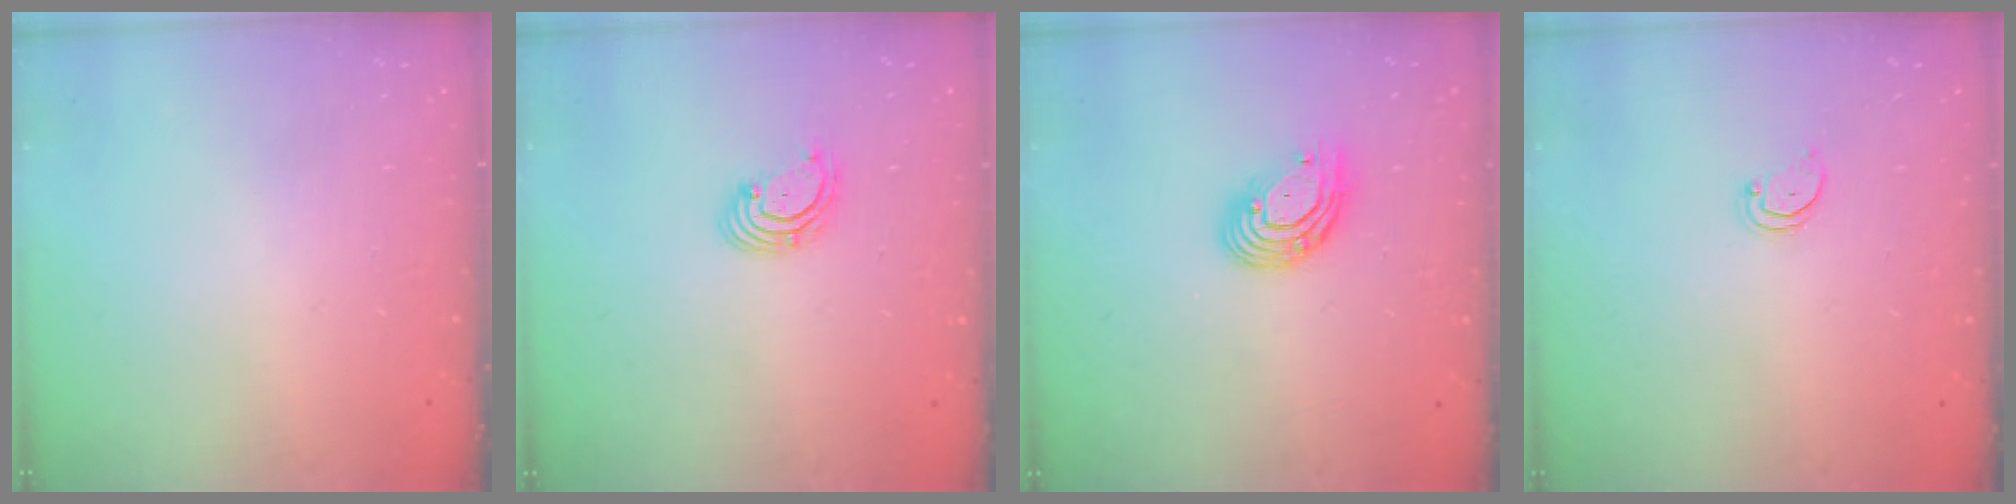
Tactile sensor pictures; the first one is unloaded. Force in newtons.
{"total": 2.9, "press": 2.9, "slide": 0.3}
{"total": 10.3, "press": 10.3, "slide": 1.0}
{"total": 1.8, "press": 1.7, "slide": 0.2}